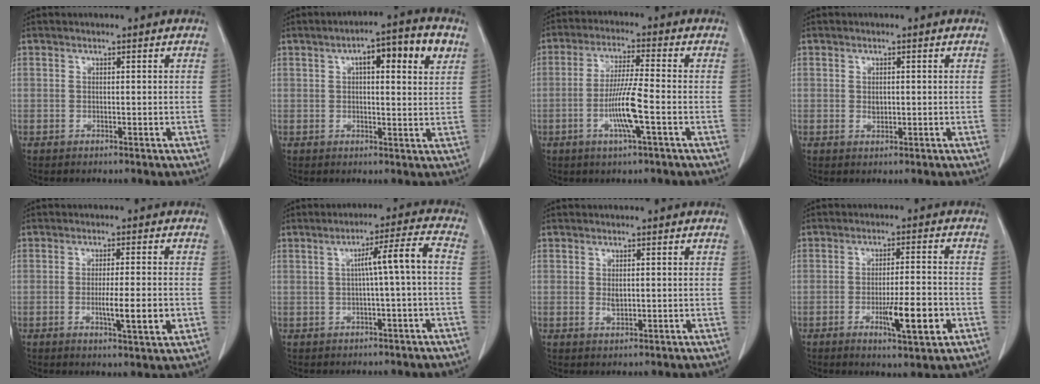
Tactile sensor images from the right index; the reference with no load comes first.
{"total": 8.9, "force": [3.5, 1.9, 7.9], "torque": [-0.116, 0.018, 0.045]}
{"total": 7.9, "force": [-2.5, -0.3, 7.5], "torque": [-0.144, -0.006, -0.050]}
{"total": 1.2, "force": [0.0, 0.7, 0.9], "torque": [-0.017, -0.001, 0.002]}
{"total": 6.5, "force": [-1.6, 0.3, 6.3], "torque": [-0.101, -0.010, -0.024]}
{"total": 6.2, "force": [-0.1, -0.7, 6.2], "torque": [-0.097, 0.018, 0.001]}
{"total": 1.5, "force": [0.0, 0.7, 1.4], "torque": [-0.026, -0.003, 0.003]}
{"total": 8.4, "force": [-3.1, 0.9, 7.7], "torque": [-0.120, -0.010, -0.045]}